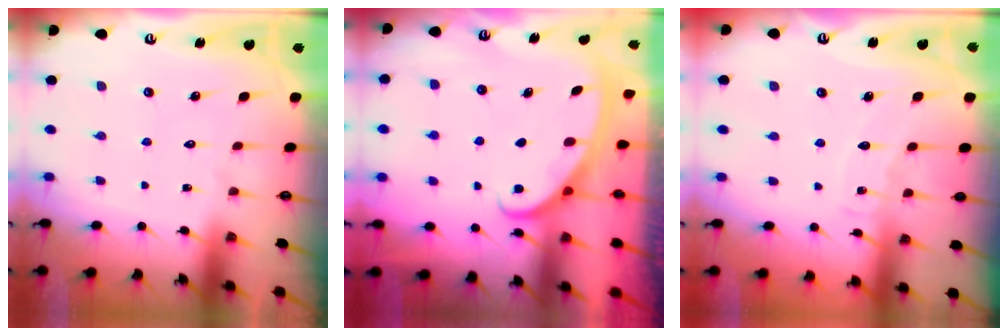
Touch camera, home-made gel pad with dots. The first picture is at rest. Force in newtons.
{"total": 3.0, "press": 2.9, "slide": 0.4}
{"total": 5.5, "press": 5.5, "slide": 0.6}